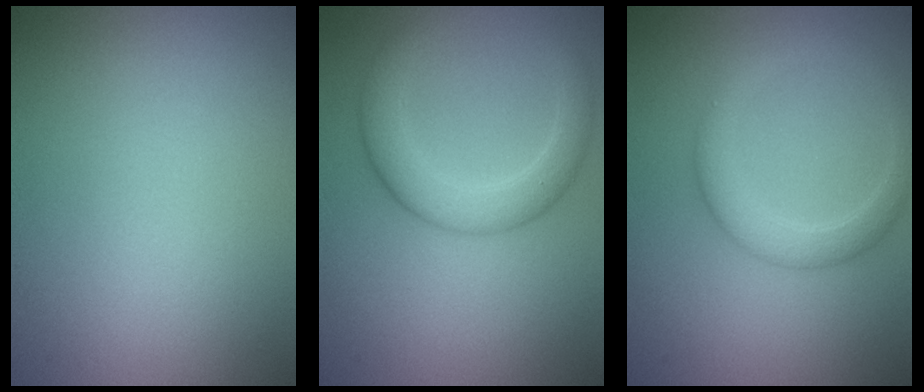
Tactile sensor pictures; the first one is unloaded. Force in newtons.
{"total": 4.2, "press": 4.2, "slide": 0.3}
{"total": 3.0, "press": 3.0, "slide": 0.1}